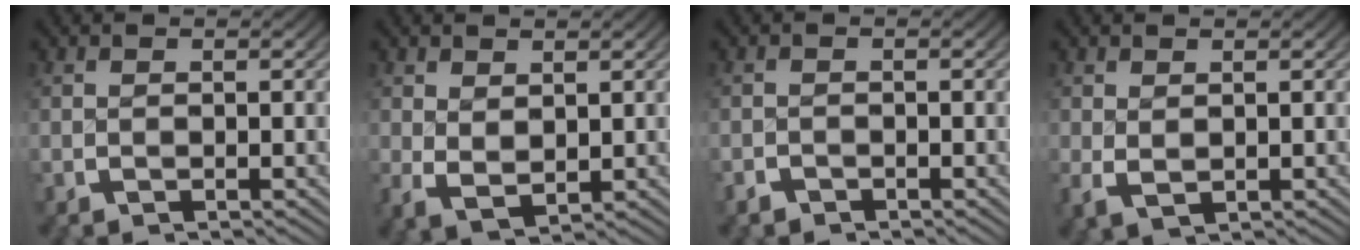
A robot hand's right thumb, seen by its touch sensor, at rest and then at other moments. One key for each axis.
{"total": 2.8, "fx": 0.6, "fy": 2.0, "fz": 1.8, "tx": -0.037, "ty": -0.018, "tz": 0.023}
{"total": 1.4, "fx": -1.3, "fy": 0.6, "fz": -0.2, "tx": 0.002, "ty": -0.009, "tz": -0.023}
{"total": 1.6, "fx": 0.3, "fy": 1.2, "fz": 1.1, "tx": -0.022, "ty": -0.010, "tz": 0.014}